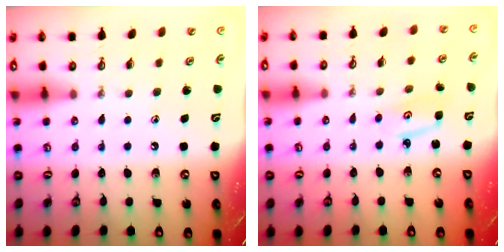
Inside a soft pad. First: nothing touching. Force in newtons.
{"total": 2.8, "press": 2.8, "slide": 0.3}